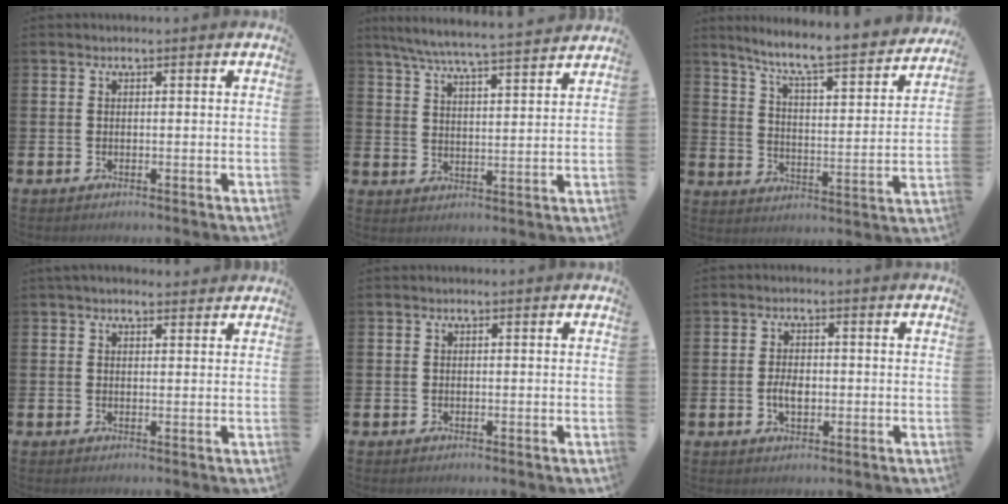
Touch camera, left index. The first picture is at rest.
{"total": 6.8, "force": [6.4, -0.1, 2.3], "torque": [-0.060, -0.047, 0.110]}
{"total": 7.6, "force": [6.9, 0.3, 3.4], "torque": [-0.098, -0.055, 0.112]}
{"total": 1.9, "force": [1.8, 0.6, 0.4], "torque": [-0.003, -0.003, 0.030]}
{"total": 0.0}
{"total": 3.1, "force": [-0.5, 1.8, 2.5], "torque": [-0.037, 0.001, -0.012]}